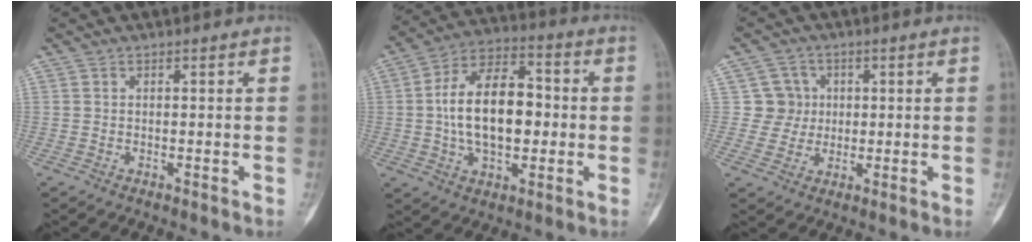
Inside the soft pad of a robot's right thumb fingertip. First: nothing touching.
{"total": 17.0, "force": [-0.1, 9.9, 13.9], "torque": [-0.215, 0.028, -0.006]}
{"total": 5.3, "force": [0.9, 5.2, 0.1], "torque": [0.037, 0.007, 0.010]}